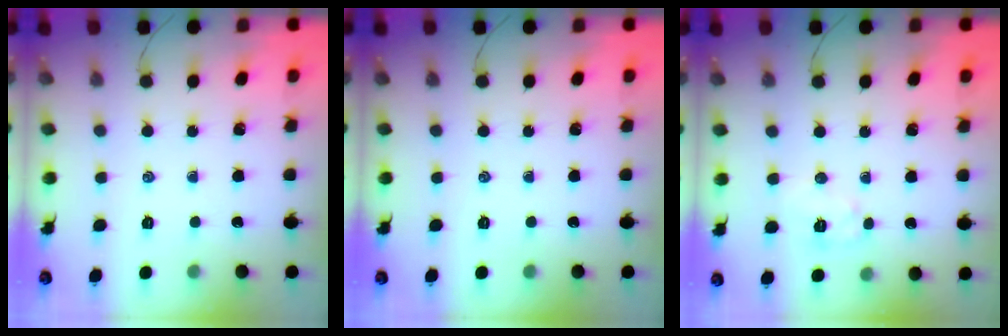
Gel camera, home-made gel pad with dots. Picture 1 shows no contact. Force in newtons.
{"total": 0.0}
{"total": 6.5, "press": 6.4, "slide": 0.8}